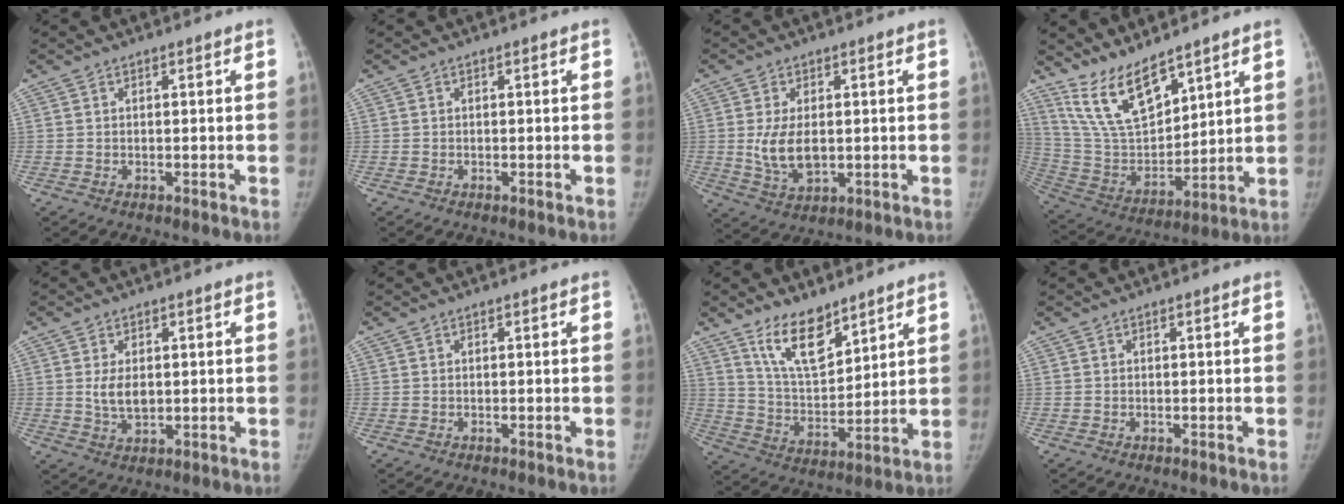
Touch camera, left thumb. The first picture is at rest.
{"total": 0.0}
{"total": 7.6, "force": [0.2, 4.5, 6.2], "torque": [-0.110, -0.010, 0.015]}
{"total": 13.8, "force": [10.6, 4.6, 7.5], "torque": [-0.118, -0.066, 0.223]}
{"total": 4.8, "force": [0.7, 2.9, 3.7], "torque": [-0.061, -0.011, 0.019]}
{"total": 0.0}
{"total": 11.7, "force": [8.4, 4.9, 6.6], "torque": [-0.090, -0.065, 0.167]}
{"total": 0.0}